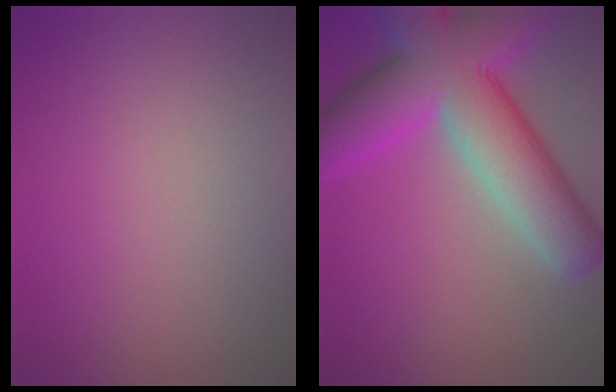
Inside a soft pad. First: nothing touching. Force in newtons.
{"total": 11.9, "press": 11.9, "slide": 0.8}